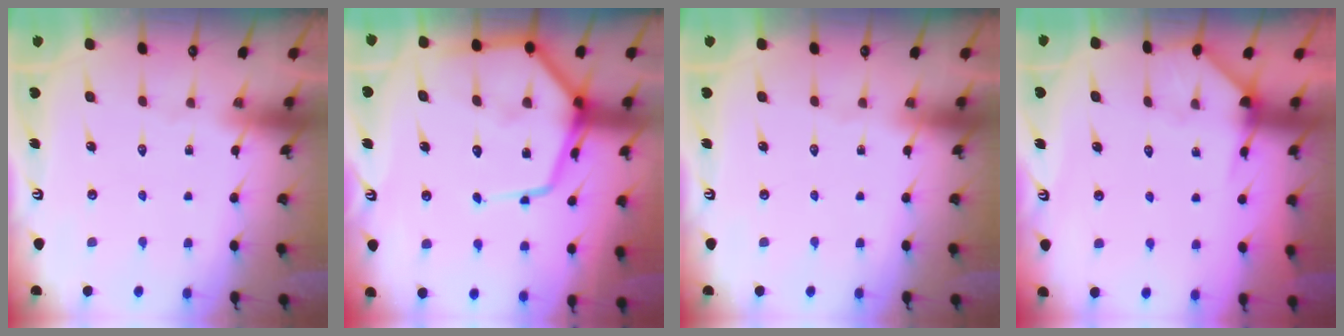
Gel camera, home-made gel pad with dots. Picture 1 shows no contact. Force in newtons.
{"total": 16.1, "press": 16.1, "slide": 1.5}
{"total": 0.0}
{"total": 6.1, "press": 6.1, "slide": 0.2}